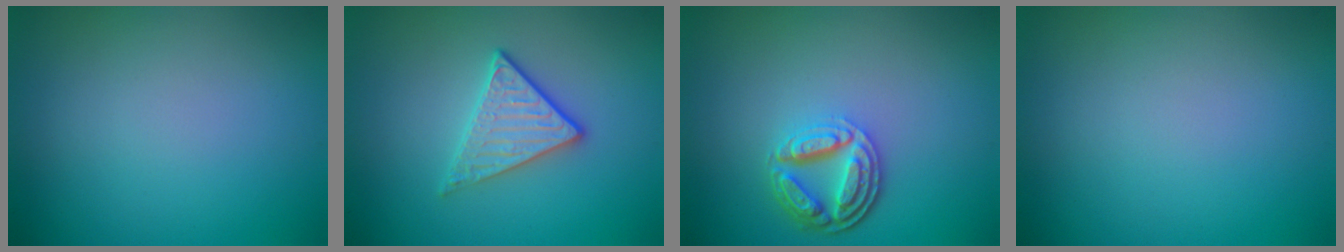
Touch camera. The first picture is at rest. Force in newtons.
{"total": 3.0, "press": 2.7, "slide": 1.2}
{"total": 4.1, "press": 3.3, "slide": 2.5}
{"total": 0.0}